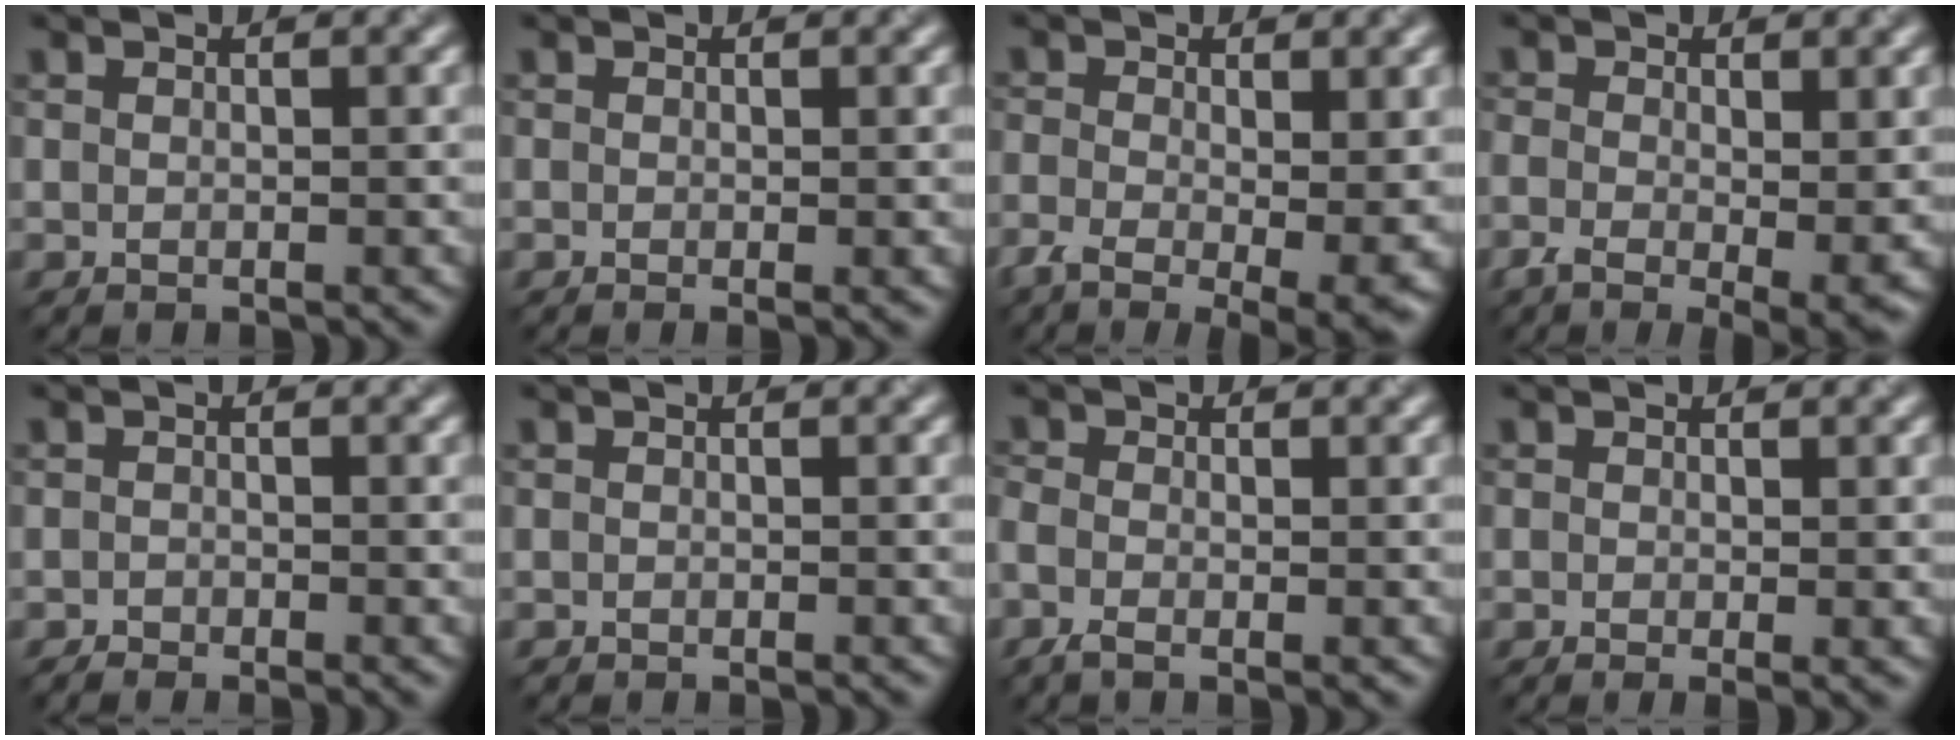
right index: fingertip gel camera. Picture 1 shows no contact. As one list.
[{"total": 0.9, "force": [-0.2, 0.2, 0.8], "torque": [-0.014, -0.004, -0.004]}, {"total": 6.7, "force": [-2.4, 2.8, 5.6], "torque": [-0.111, -0.017, -0.043]}, {"total": 5.2, "force": [-1.4, 2.2, 4.5], "torque": [-0.088, -0.011, -0.027]}, {"total": 1.4, "force": [-1.3, 0.1, 0.4], "torque": [-0.009, 0.000, -0.029]}, {"total": 0.6, "force": [-0.5, -0.1, -0.1], "torque": [0.005, -0.002, -0.012]}, {"total": 1.9, "force": [-1.1, 0.7, 1.4], "torque": [-0.036, -0.001, -0.034]}, {"total": 1.8, "force": [-0.4, 0.5, 1.7], "torque": [-0.028, -0.008, -0.006]}]